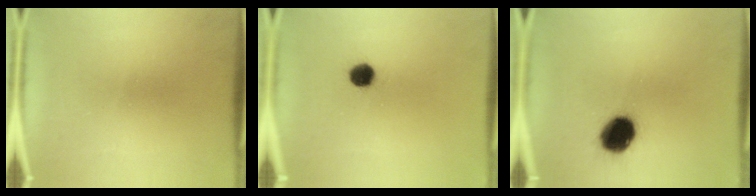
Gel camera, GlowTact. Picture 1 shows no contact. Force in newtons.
{"total": 4.3}
{"total": 11.8}